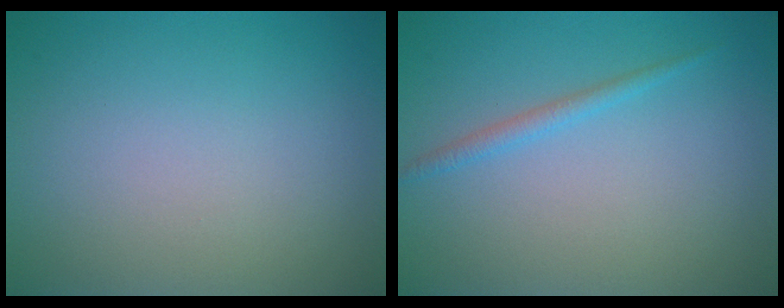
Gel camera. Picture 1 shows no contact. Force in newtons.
{"total": 1.2, "press": 1.2, "slide": 0.1}